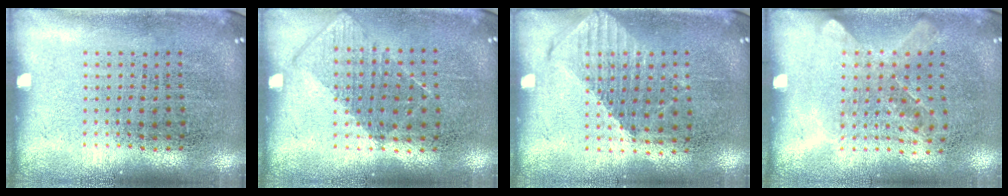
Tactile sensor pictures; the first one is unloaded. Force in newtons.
{"total": 0.9, "press": 0.7, "slide": 0.4}
{"total": 1.2, "press": 1.1, "slide": 0.5}
{"total": 1.2, "press": 1.0, "slide": 0.7}